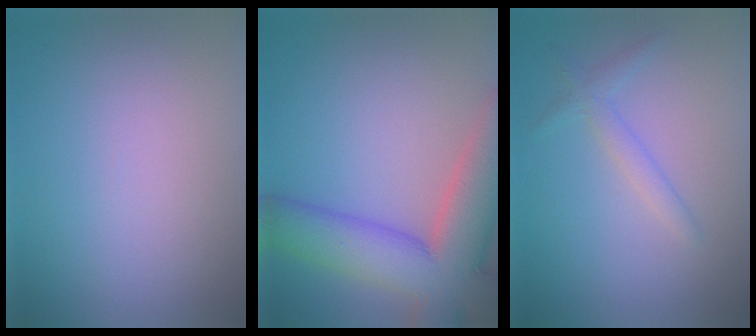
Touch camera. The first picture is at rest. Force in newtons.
{"total": 10.9, "press": 10.9, "slide": 0.8}
{"total": 1.7, "press": 1.6, "slide": 0.2}